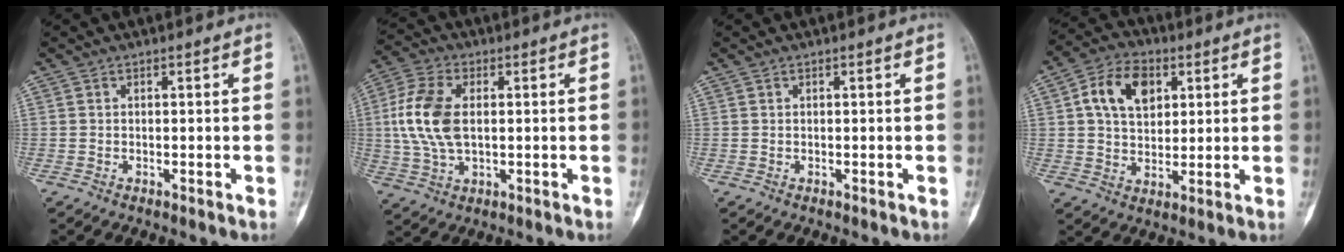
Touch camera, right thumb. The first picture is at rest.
{"total": 11.8, "force": [1.0, 6.9, 9.5], "torque": [-0.204, 0.007, 0.020]}
{"total": 0.0}
{"total": 11.1, "force": [3.4, 7.6, 7.4], "torque": [-0.108, 0.001, 0.057]}